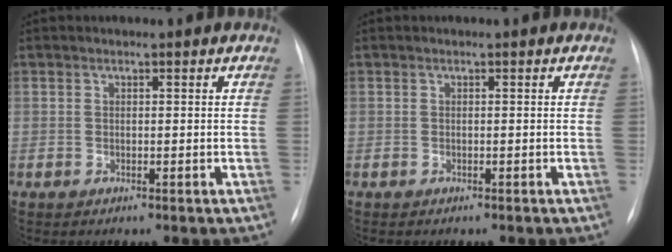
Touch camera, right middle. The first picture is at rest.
{"total": 0.6, "force": [-0.6, 0.2, 0.2], "torque": [-0.007, -0.001, -0.008]}